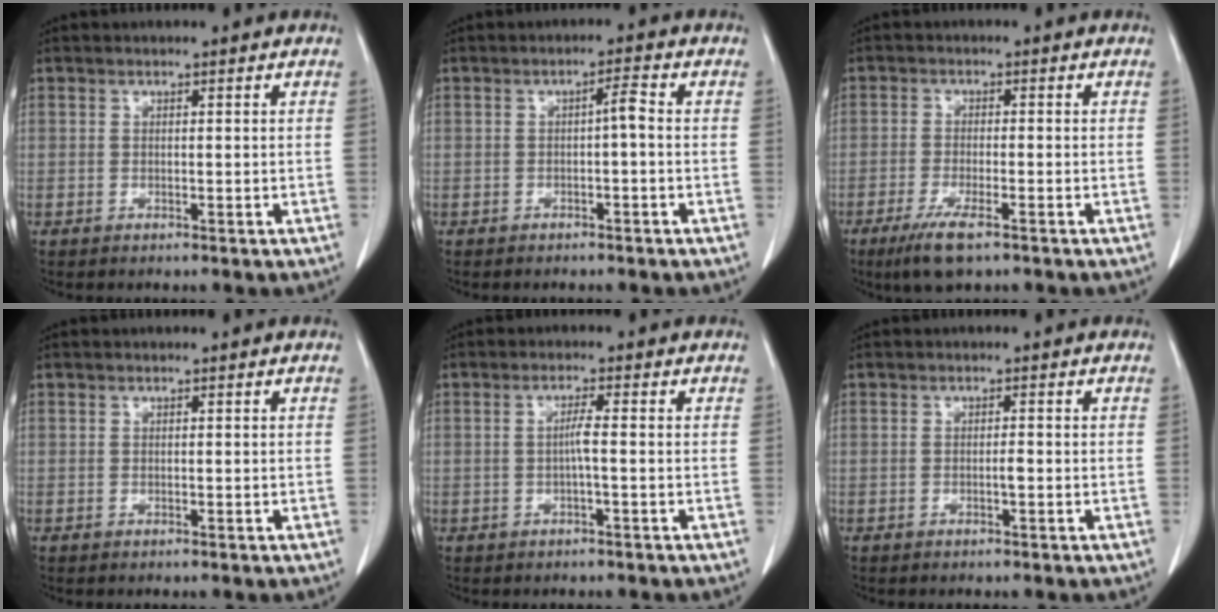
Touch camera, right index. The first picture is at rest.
{"total": 2.0, "force": [-0.3, 0.1, 2.0], "torque": [-0.029, 0.004, -0.005]}
{"total": 6.1, "force": [-3.9, 0.9, 4.6], "torque": [-0.092, -0.015, -0.066]}
{"total": 0.0}
{"total": 2.4, "force": [-0.2, -0.1, 2.4], "torque": [-0.043, 0.002, -0.003]}
{"total": 0.9, "force": [-0.2, 0.1, 0.8], "torque": [-0.015, 0.001, -0.004]}